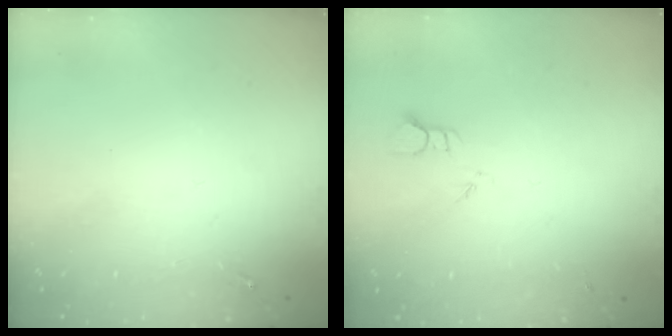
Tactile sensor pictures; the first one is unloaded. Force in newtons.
{"total": 2.4, "press": 2.4, "slide": 0.2}